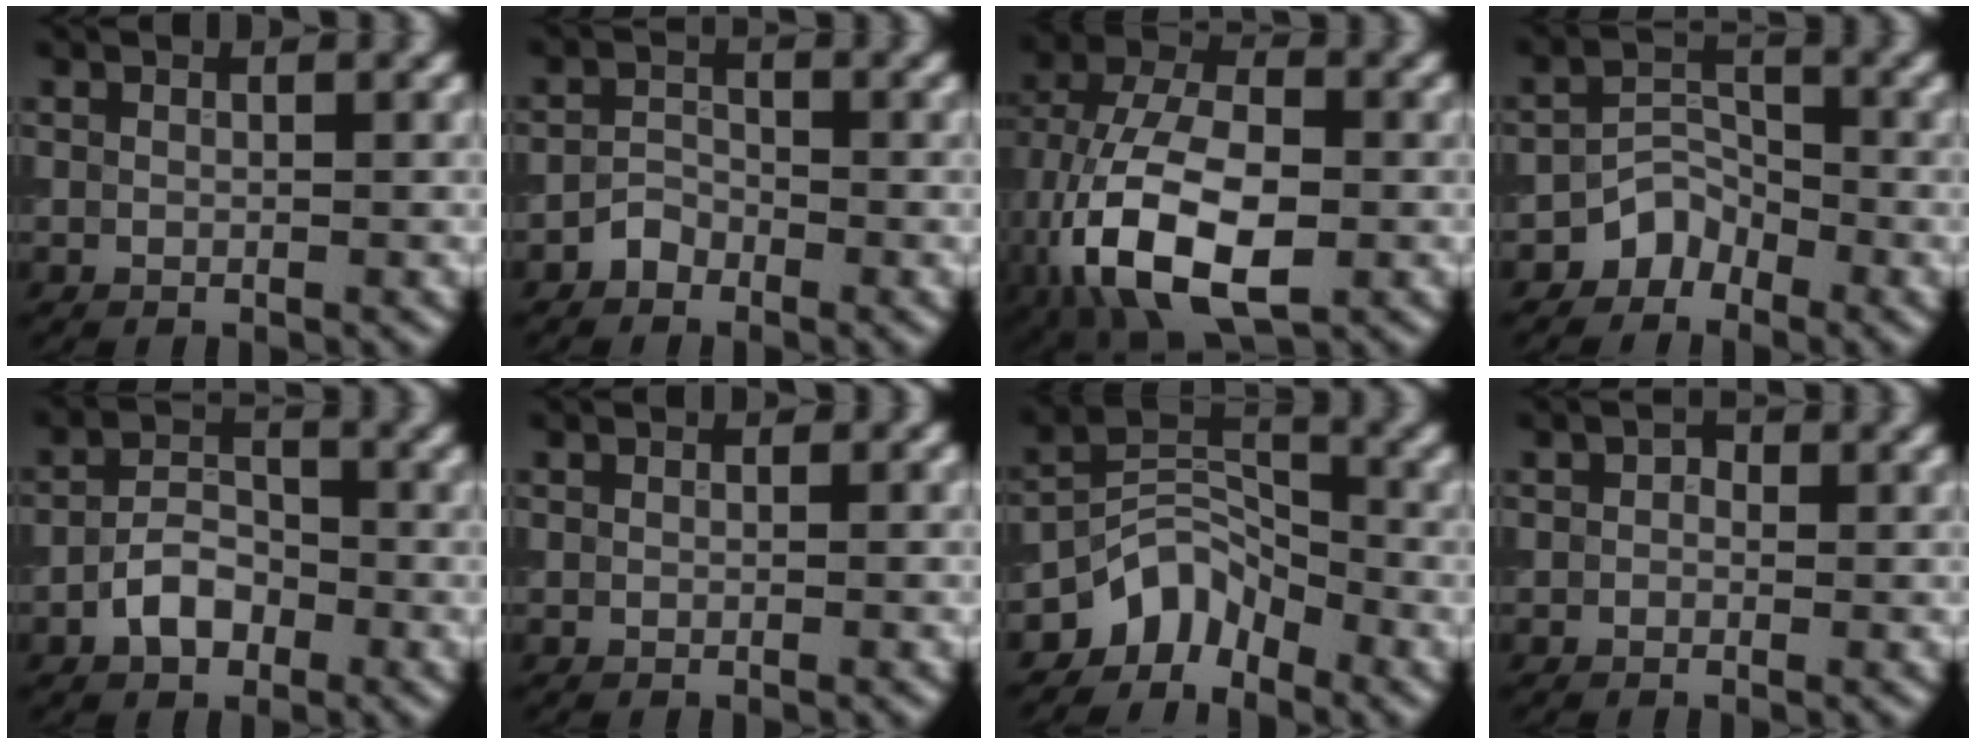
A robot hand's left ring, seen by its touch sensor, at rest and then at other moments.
{"total": 1.5, "force": [-1.3, 0.7, 0.1], "torque": [-0.003, 0.007, -0.022]}
{"total": 13.1, "force": [-3.8, 7.5, 10.0], "torque": [-0.209, -0.008, -0.065]}
{"total": 2.4, "force": [-1.9, 1.5, 0.3], "torque": [0.001, 0.013, -0.032]}
{"total": 3.3, "force": [-1.9, 1.9, 1.8], "torque": [-0.034, 0.008, -0.035]}
{"total": 0.0}
{"total": 4.0, "force": [-3.2, 2.2, 1.0], "torque": [-0.011, 0.011, -0.063]}
{"total": 0.6, "force": [0.0, 0.5, 0.3], "torque": [-0.006, -0.006, -0.002]}